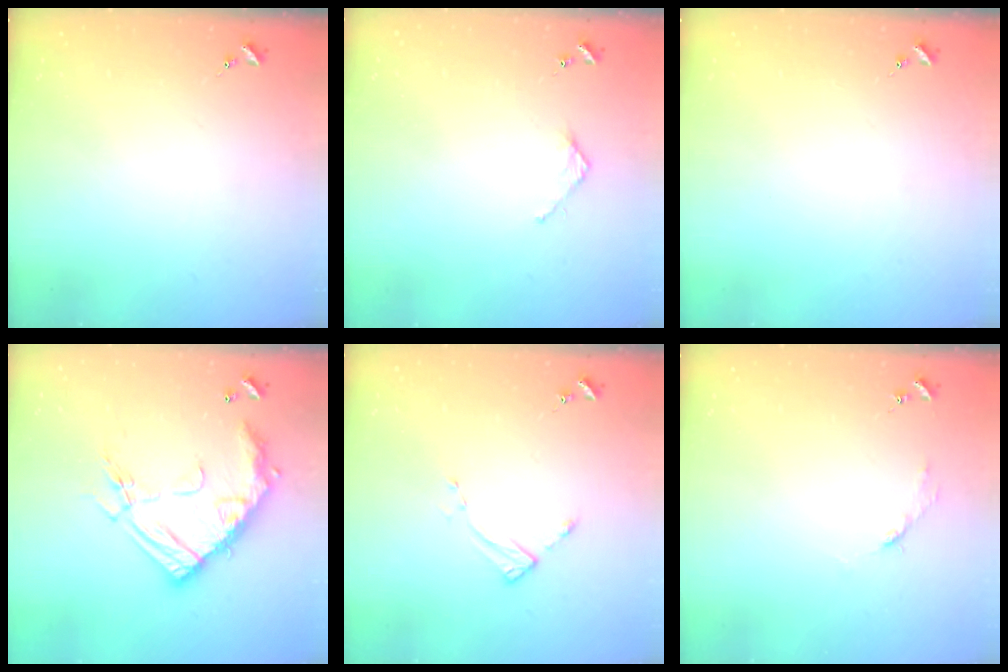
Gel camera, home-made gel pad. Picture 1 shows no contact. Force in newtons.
{"total": 2.7, "press": 2.7, "slide": 0.2}
{"total": 0.0}
{"total": 20.3, "press": 20.2, "slide": 1.9}
{"total": 2.7, "press": 2.7, "slide": 0.4}
{"total": 2.7, "press": 2.7, "slide": 0.4}